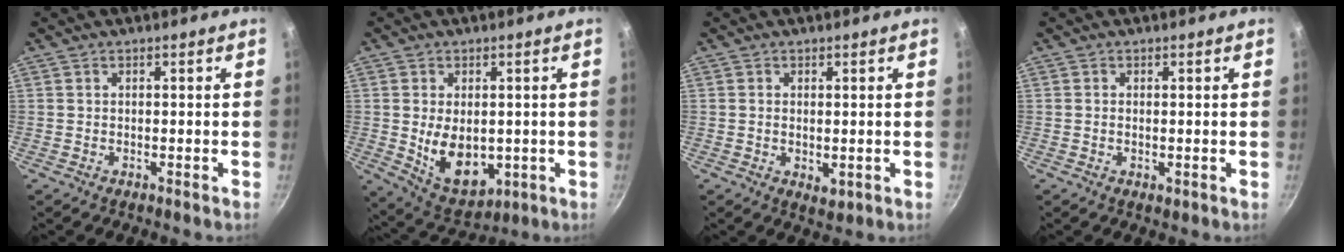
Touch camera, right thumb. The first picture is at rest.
{"total": 11.2, "force": [-0.5, 7.3, 8.5], "torque": [-0.119, -0.017, 0.016]}
{"total": 2.7, "force": [0.1, 1.5, 2.2], "torque": [-0.034, -0.008, 0.003]}
{"total": 1.0, "force": [0.0, 0.5, 0.9], "torque": [-0.016, -0.002, -0.002]}